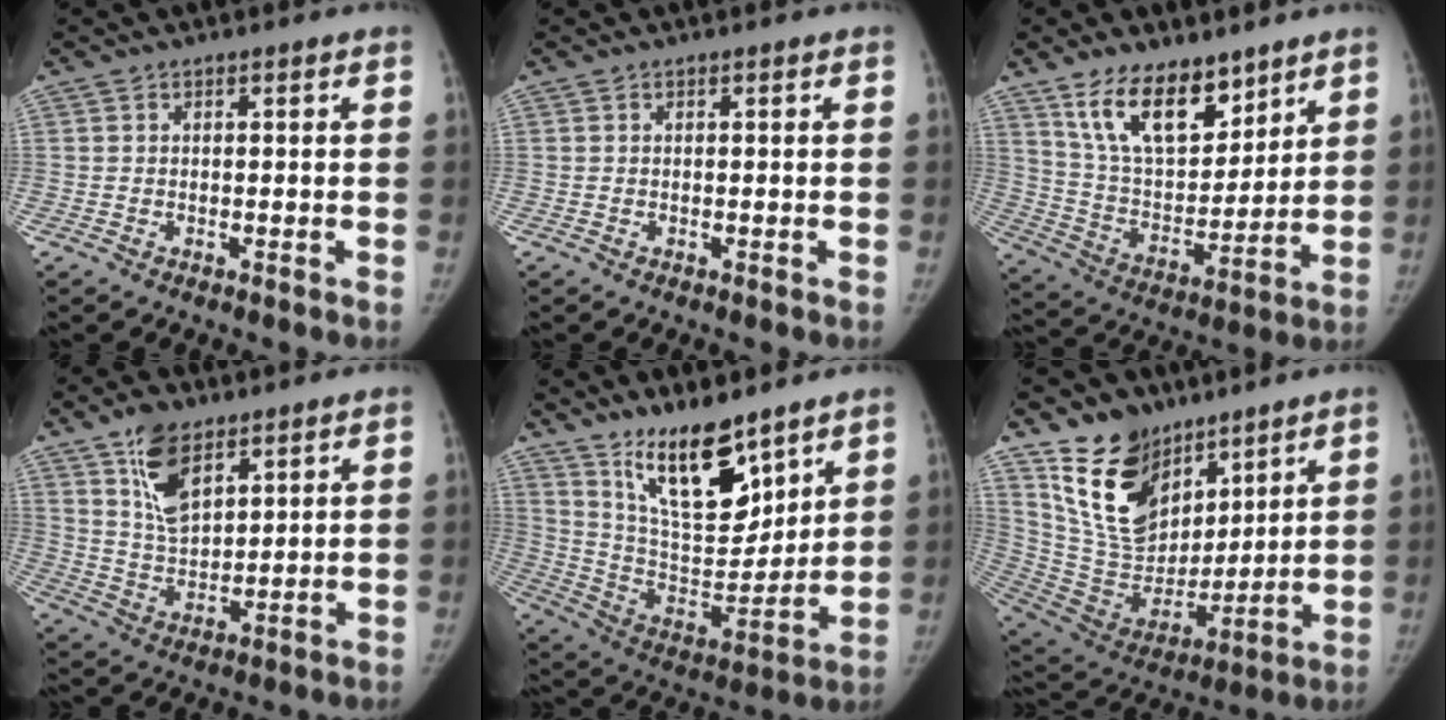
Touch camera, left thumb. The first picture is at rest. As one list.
[{"total": 0.0}, {"total": 15.8, "force": [10.6, 7.7, 8.8], "torque": [-0.109, -0.066, 0.203]}, {"total": 10.0, "force": [6.0, 5.2, 6.1], "torque": [-0.092, -0.036, 0.118]}, {"total": 17.6, "force": [12.3, 6.4, 10.8], "torque": [-0.132, -0.087, 0.228]}, {"total": 18.9, "force": [12.4, 11.3, 8.6], "torque": [-0.110, -0.069, 0.244]}]